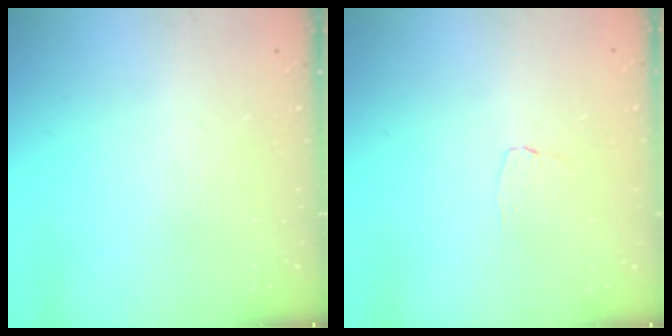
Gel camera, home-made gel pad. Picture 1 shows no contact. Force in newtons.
{"total": 2.9, "press": 2.8, "slide": 0.3}